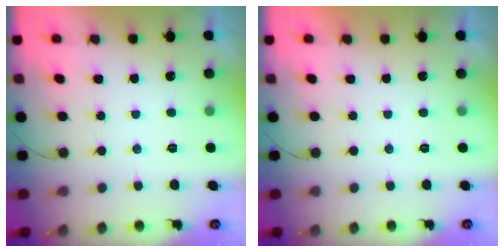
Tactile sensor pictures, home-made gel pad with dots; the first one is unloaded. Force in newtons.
{"total": 1.7, "press": 1.7, "slide": 0.1}